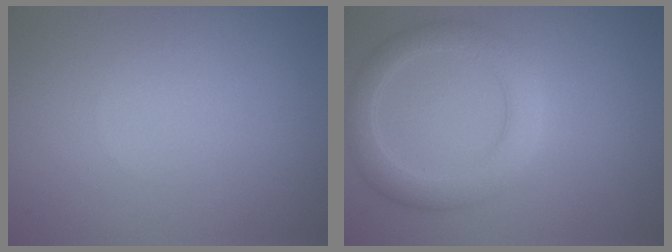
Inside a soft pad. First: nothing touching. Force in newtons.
{"total": 3.8, "press": 3.8, "slide": 0.3}